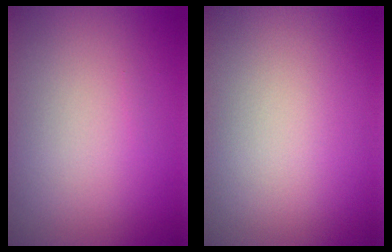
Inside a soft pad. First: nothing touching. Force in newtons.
{"total": 0.0}